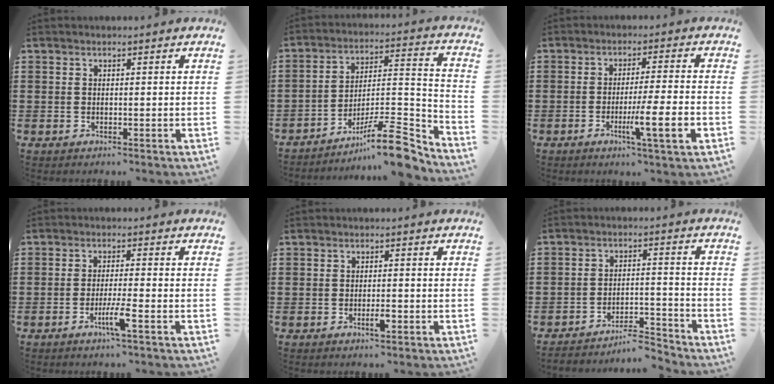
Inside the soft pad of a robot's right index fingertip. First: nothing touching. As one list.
[{"total": 12.4, "force": [-9.6, 2.3, 7.5], "torque": [-0.101, 0.040, -0.174]}, {"total": 7.4, "force": [-2.6, -0.1, 6.9], "torque": [-0.111, -0.010, -0.044]}, {"total": 4.3, "force": [-2.2, -0.2, 3.7], "torque": [-0.074, -0.018, -0.041]}, {"total": 2.2, "force": [-1.0, 0.5, 1.9], "torque": [-0.041, -0.002, -0.021]}, {"total": 5.6, "force": [-5.5, 0.6, 1.2], "torque": [-0.017, 0.008, -0.108]}]